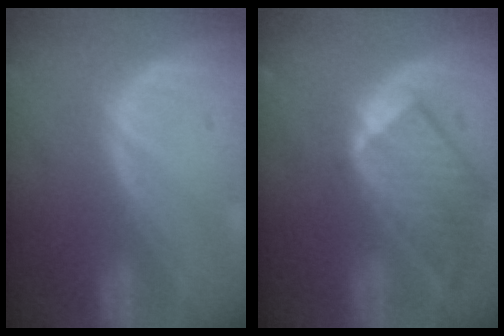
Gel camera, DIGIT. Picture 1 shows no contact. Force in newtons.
{"total": 9.1, "press": 8.0, "slide": 4.4}